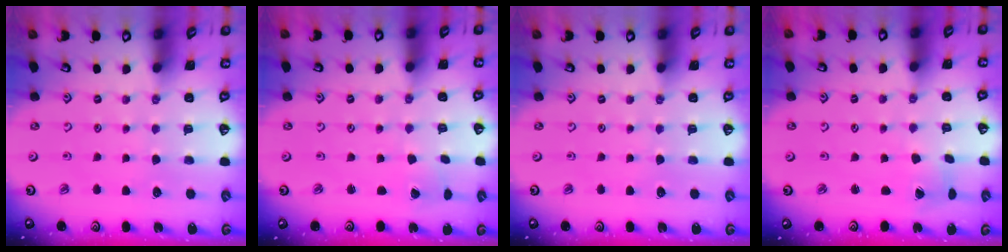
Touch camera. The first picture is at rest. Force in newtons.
{"total": 0.6, "press": 0.6, "slide": 0.0}
{"total": 0.0}
{"total": 2.0, "press": 2.0, "slide": 0.2}